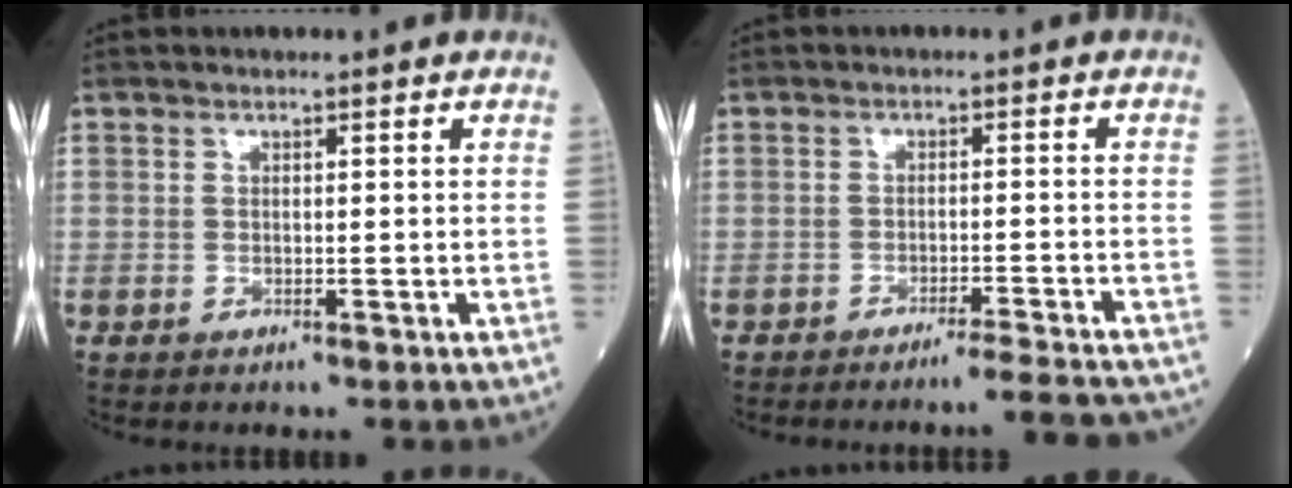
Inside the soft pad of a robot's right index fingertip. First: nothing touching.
{"total": 7.1, "force": [-6.7, -0.7, 2.2], "torque": [-0.010, -0.008, -0.093]}